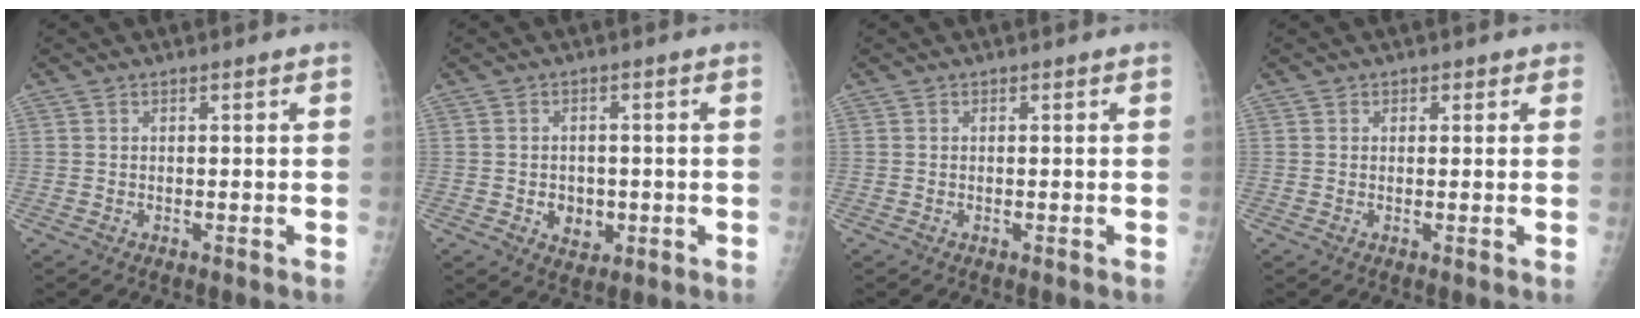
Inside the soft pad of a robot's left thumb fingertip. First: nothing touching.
{"total": 4.5, "force": [-0.9, 3.6, 2.5], "torque": [-0.015, 0.004, -0.005]}
{"total": 0.0}
{"total": 1.2, "force": [0.5, 1.0, 0.1], "torque": [0.017, 0.000, 0.001]}